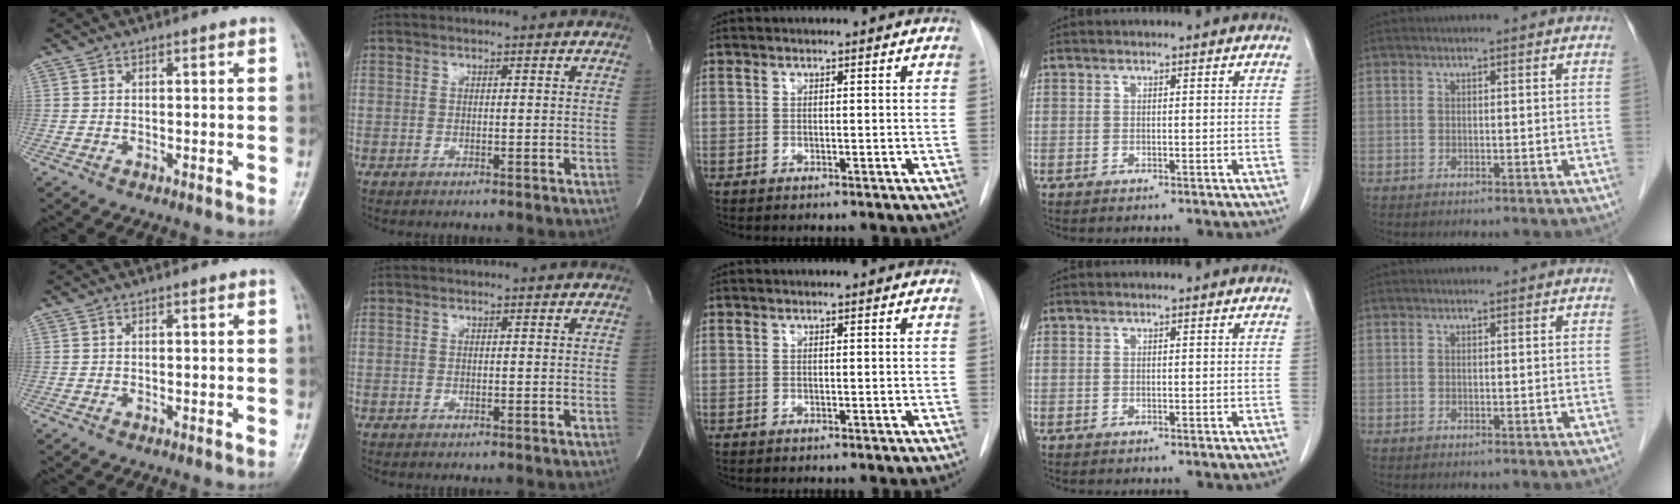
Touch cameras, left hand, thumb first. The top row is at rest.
{}